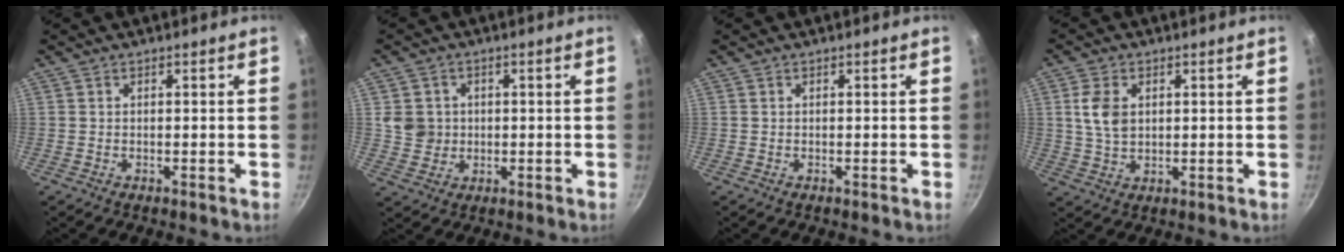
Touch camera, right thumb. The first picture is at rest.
{"total": 5.2, "force": [0.7, 4.9, 1.4], "torque": [-0.004, 0.004, 0.017]}
{"total": 0.0}
{"total": 6.4, "force": [1.5, 4.3, 4.6], "torque": [-0.082, -0.002, 0.030]}